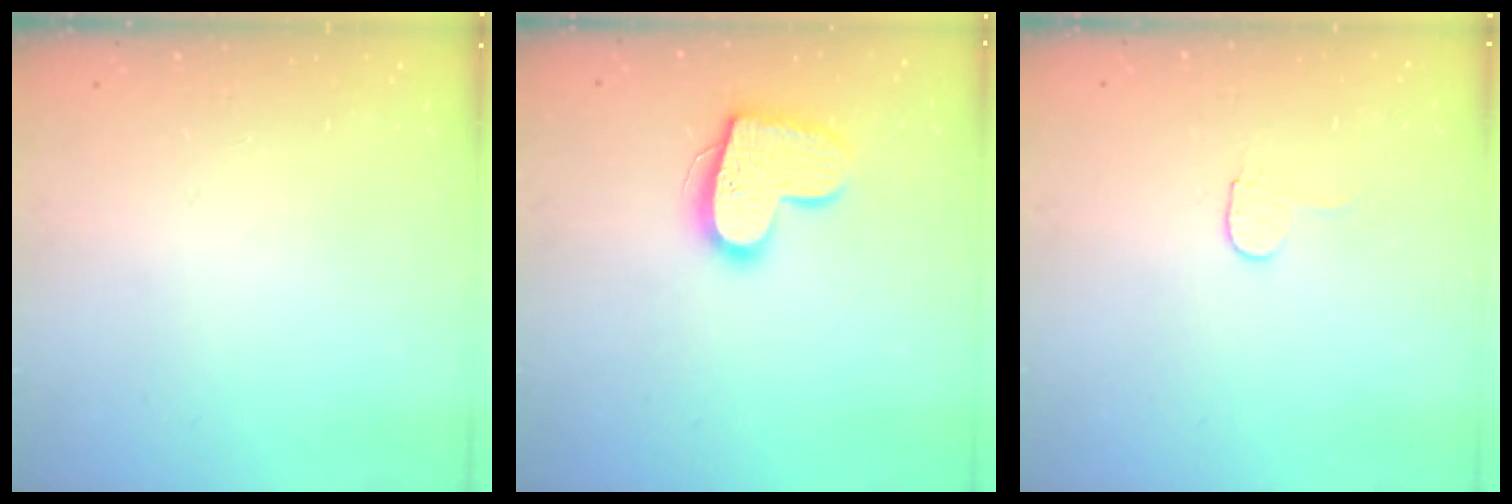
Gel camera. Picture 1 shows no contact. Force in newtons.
{"total": 14.8, "press": 14.8, "slide": 1.0}
{"total": 2.9, "press": 2.9, "slide": 0.3}